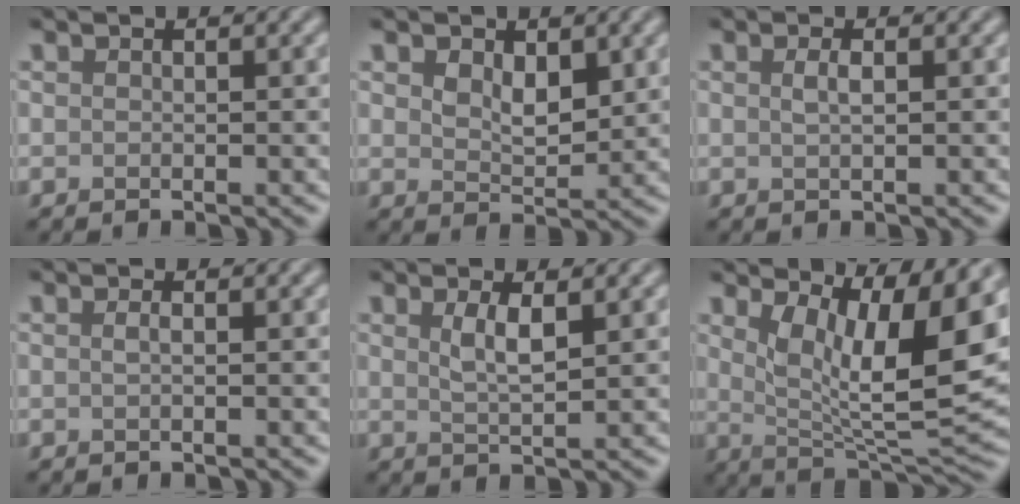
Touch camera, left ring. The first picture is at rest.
{"total": 3.0, "force": [1.2, 1.7, 2.1], "torque": [-0.039, -0.006, 0.026]}
{"total": 1.1, "force": [0.3, 0.3, 1.0], "torque": [-0.020, 0.002, 0.005]}
{"total": 0.6, "force": [0.0, 0.2, 0.6], "torque": [-0.014, 0.003, 0.001]}
{"total": 2.3, "force": [0.9, 0.6, 2.1], "torque": [-0.040, -0.003, 0.018]}
{"total": 10.8, "force": [3.4, 3.2, 9.7], "torque": [-0.148, -0.013, 0.061]}